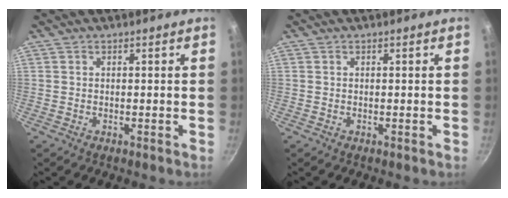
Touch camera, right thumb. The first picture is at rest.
{"total": 0.0}